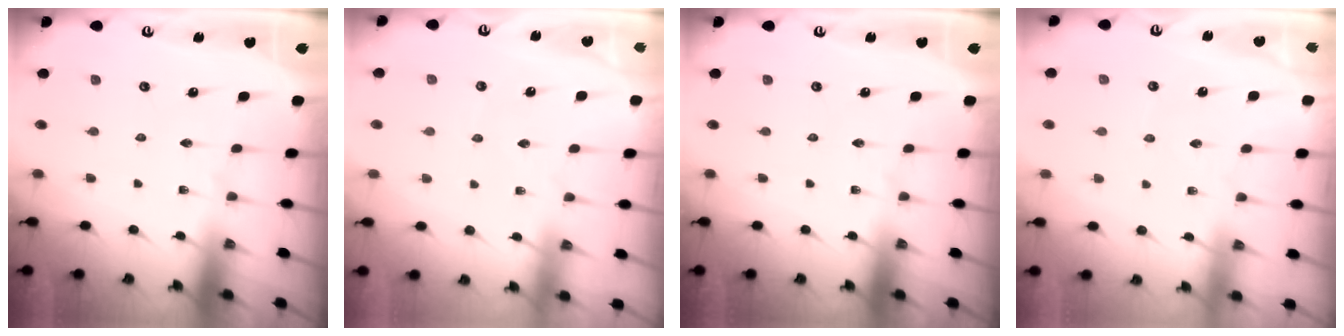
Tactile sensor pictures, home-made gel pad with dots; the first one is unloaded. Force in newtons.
{"total": 1.5, "press": 1.4, "slide": 0.2}
{"total": 0.0}
{"total": 1.6, "press": 1.6, "slide": 0.3}